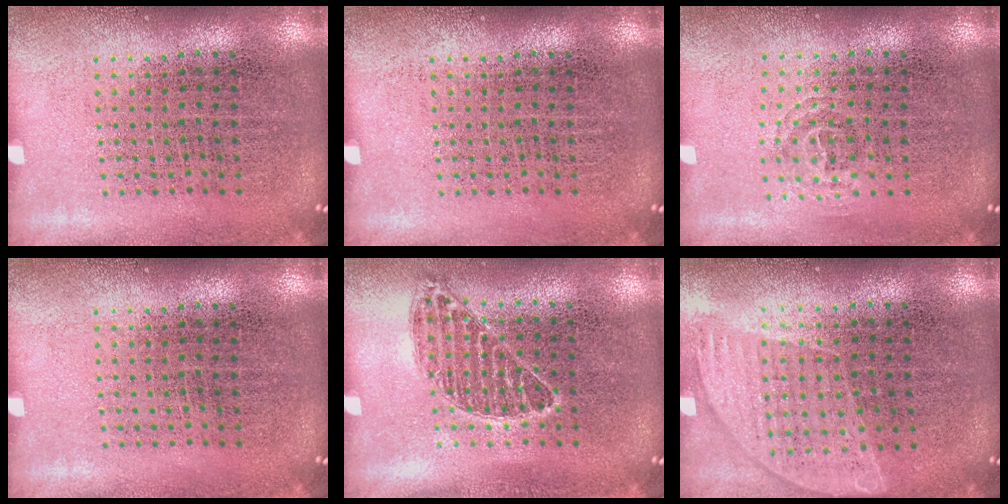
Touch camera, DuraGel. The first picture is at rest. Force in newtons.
{"total": 0.0}
{"total": 0.9, "press": 0.6, "slide": 0.7}
{"total": 0.0}
{"total": 0.6, "press": 0.6, "slide": 0.1}
{"total": 0.9, "press": 0.8, "slide": 0.3}